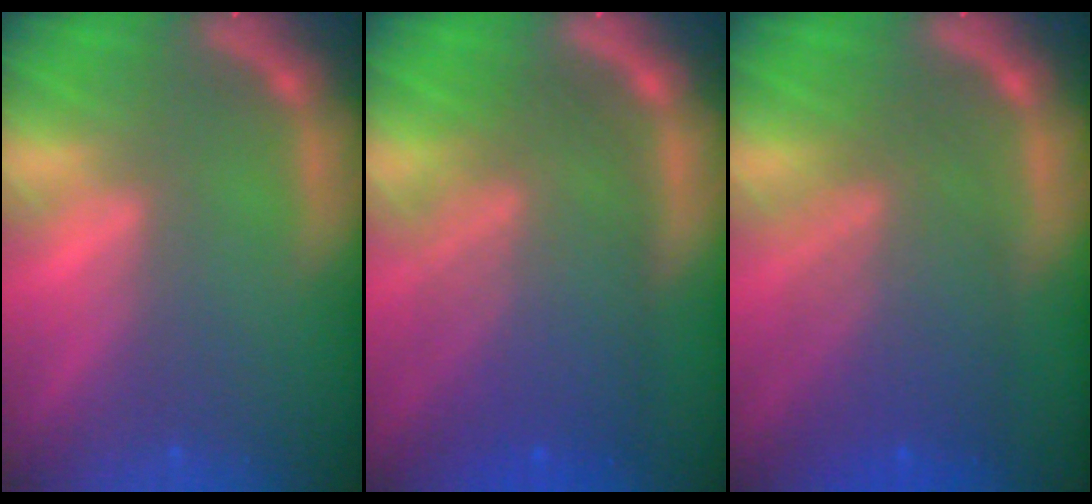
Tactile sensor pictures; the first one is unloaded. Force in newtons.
{"total": 9.5}
{"total": 7.6}